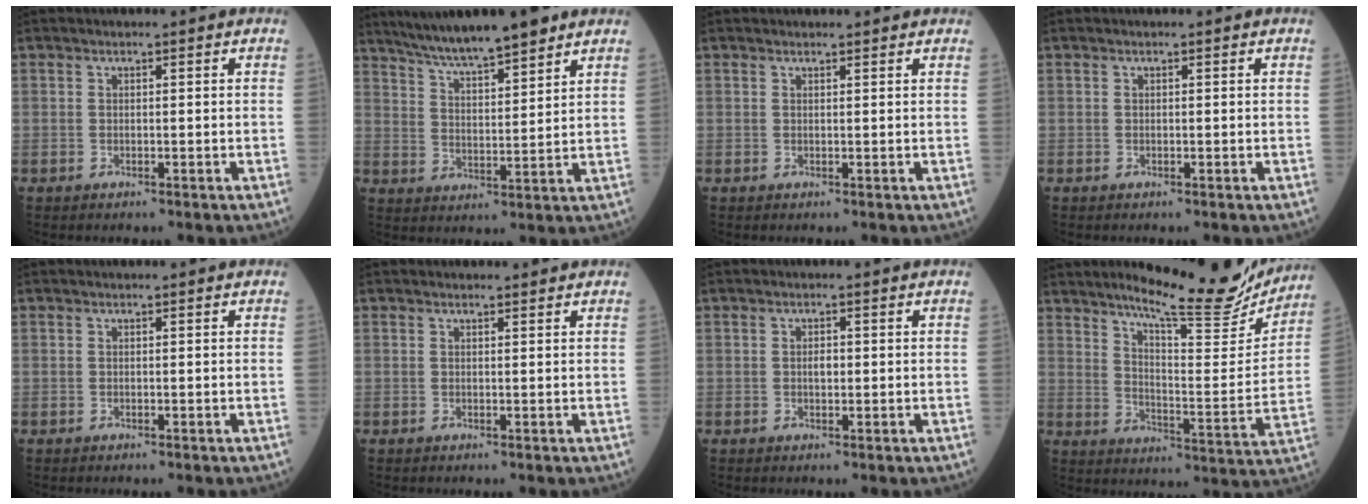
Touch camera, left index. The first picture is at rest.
{"total": 7.7, "force": [6.6, 0.2, 4.1], "torque": [-0.073, 0.020, 0.116]}
{"total": 1.4, "force": [1.4, 0.2, 0.2], "torque": [-0.010, 0.004, 0.016]}
{"total": 0.0}
{"total": 0.0}
{"total": 0.7, "force": [0.7, 0.2, 0.0], "torque": [-0.010, -0.004, 0.009]}
{"total": 1.4, "force": [-0.1, 0.8, 1.2], "torque": [-0.021, -0.002, -0.003]}
{"total": 17.9, "force": [15.7, 2.1, 8.3], "torque": [-0.121, -0.041, 0.212]}